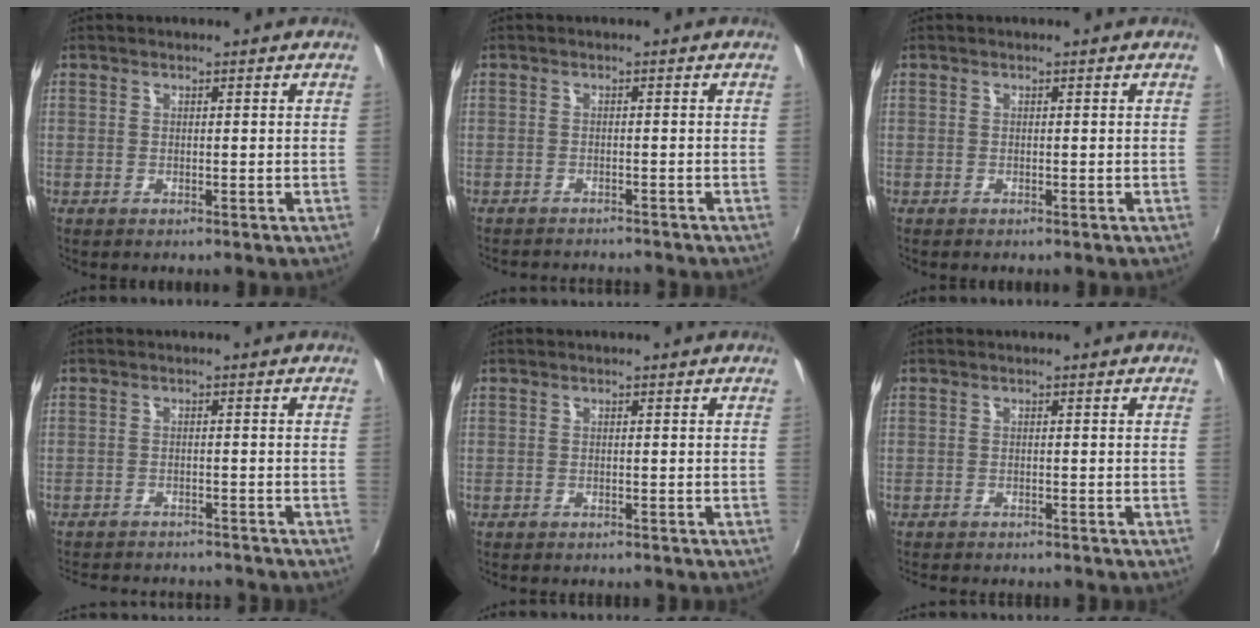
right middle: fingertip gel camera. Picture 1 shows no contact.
{"total": 5.9, "force": [-5.6, 0.8, 1.7], "torque": [-0.048, -0.011, -0.079]}
{"total": 0.0}
{"total": 11.9, "force": [-10.8, 2.8, 4.0], "torque": [-0.096, -0.008, -0.154]}
{"total": 2.9, "force": [-2.7, 0.5, 0.9], "torque": [-0.025, -0.012, -0.041]}
{"total": 5.0, "force": [-4.6, 0.7, 1.6], "torque": [-0.043, -0.016, -0.072]}